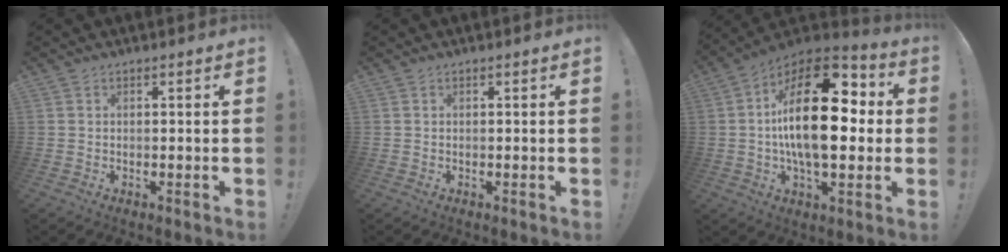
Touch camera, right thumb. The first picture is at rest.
{"total": 0.0}
{"total": 25.6, "force": [1.3, 12.5, 22.3], "torque": [-0.375, 0.001, 0.015]}